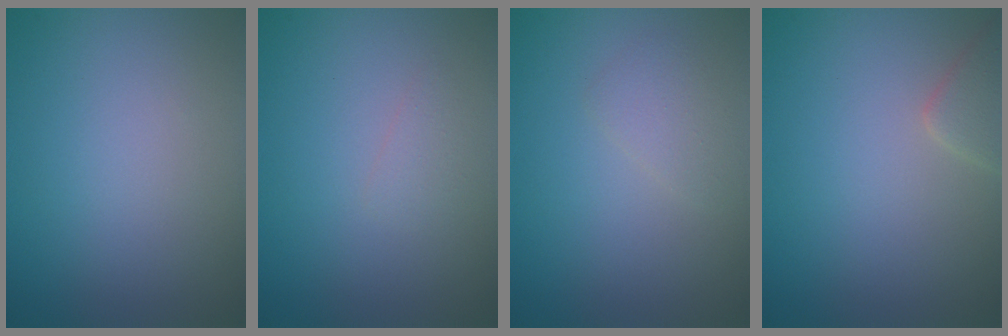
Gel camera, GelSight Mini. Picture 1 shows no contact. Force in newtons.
{"total": 0.9, "press": 0.9, "slide": 0.1}
{"total": 1.3, "press": 1.3, "slide": 0.0}
{"total": 1.9, "press": 1.9, "slide": 0.2}